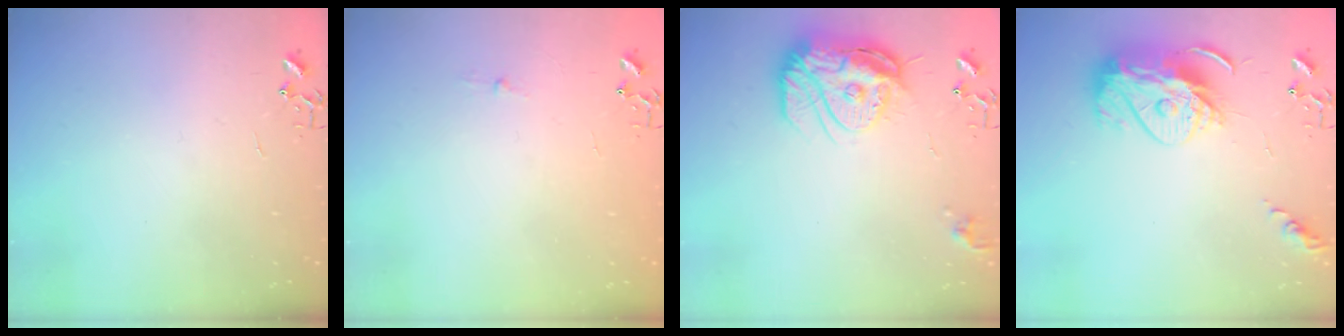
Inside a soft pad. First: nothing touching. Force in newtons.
{"total": 2.6, "press": 2.5, "slide": 0.4}
{"total": 17.0, "press": 16.9, "slide": 1.4}
{"total": 14.0, "press": 13.9, "slide": 1.4}